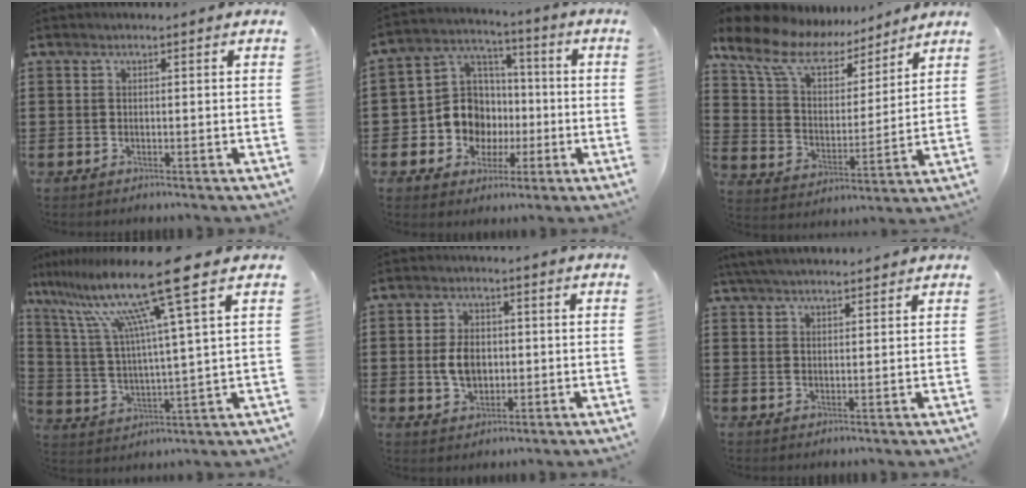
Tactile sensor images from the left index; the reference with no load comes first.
{"total": 10.4, "force": [-1.4, 9.8, 3.2], "torque": [-0.109, 0.009, -0.020]}
{"total": 10.4, "force": [8.5, 4.0, 4.5], "torque": [-0.130, -0.042, 0.150]}
{"total": 15.4, "force": [9.8, 0.6, 11.9], "torque": [-0.256, -0.042, 0.154]}
{"total": 5.4, "force": [-0.2, 3.6, 4.0], "torque": [-0.087, 0.002, -0.011]}
{"total": 3.9, "force": [3.6, 0.3, 1.4], "torque": [-0.037, -0.001, 0.068]}